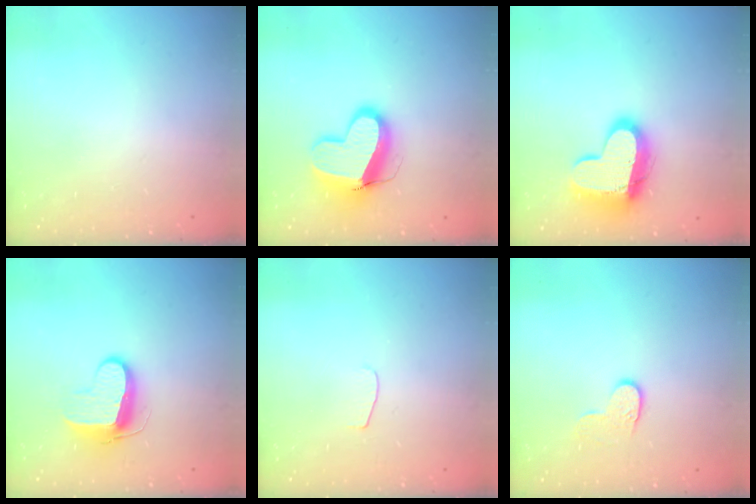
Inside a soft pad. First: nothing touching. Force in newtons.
{"total": 13.1, "press": 13.0, "slide": 1.3}
{"total": 16.2, "press": 16.2, "slide": 1.4}
{"total": 9.9, "press": 9.8, "slide": 0.5}
{"total": 3.0, "press": 3.0, "slide": 0.4}
{"total": 5.4, "press": 5.4, "slide": 0.3}